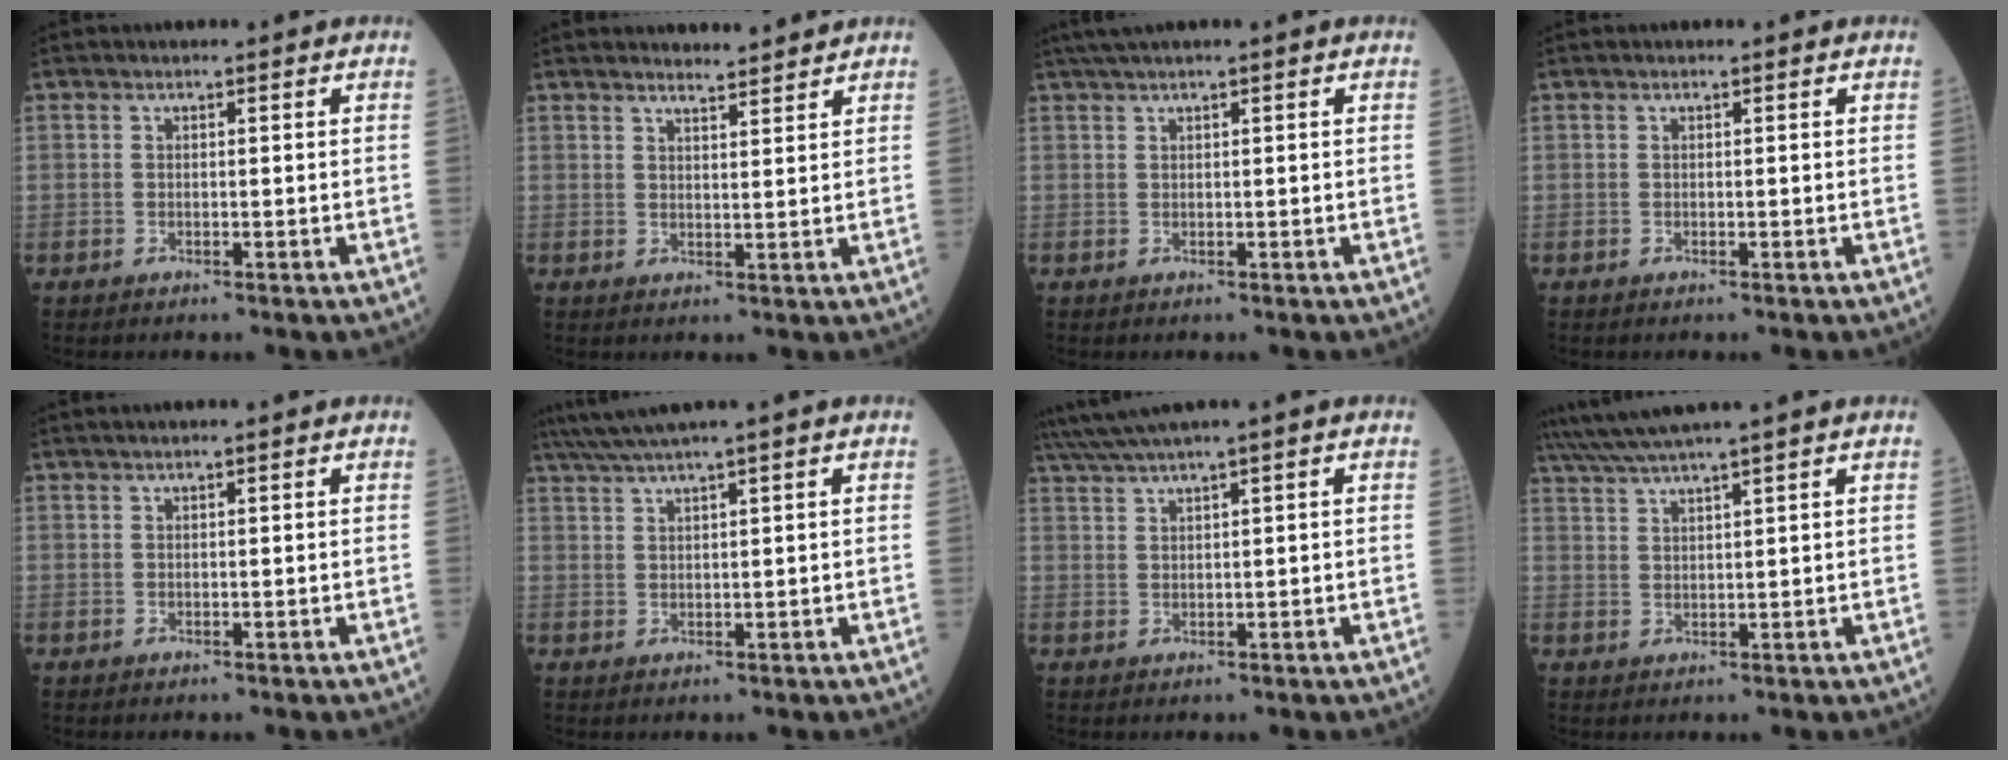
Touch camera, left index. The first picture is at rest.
{"total": 3.5, "force": [3.4, 0.1, 0.3], "torque": [-0.014, -0.001, 0.049]}
{"total": 2.3, "force": [1.5, -0.4, 1.6], "torque": [-0.040, 0.017, 0.036]}
{"total": 0.0}
{"total": 0.9, "force": [0.6, -0.2, 0.6], "torque": [-0.016, 0.011, 0.017]}
{"total": 5.1, "force": [3.9, -1.2, 3.0], "torque": [-0.067, 0.018, 0.080]}
{"total": 4.8, "force": [3.6, -1.0, 3.1], "torque": [-0.073, 0.018, 0.077]}
{"total": 6.2, "force": [5.2, -1.8, 2.8], "torque": [-0.056, 0.017, 0.101]}